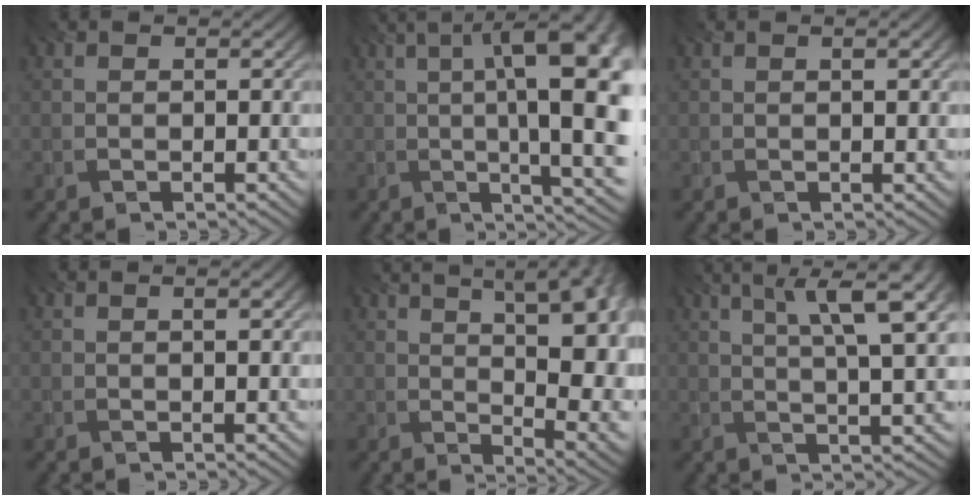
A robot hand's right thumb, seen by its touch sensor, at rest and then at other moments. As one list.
[{"total": 18.5, "force": [1.2, 5.4, 17.6], "torque": [-0.197, 0.022, 0.018]}, {"total": 1.1, "force": [0.4, -0.1, 1.0], "torque": [-0.012, -0.005, 0.010]}, {"total": 1.4, "force": [0.5, 0.0, 1.4], "torque": [-0.018, -0.003, 0.012]}, {"total": 16.8, "force": [4.4, 7.3, 14.4], "torque": [-0.166, 0.044, 0.069]}, {"total": 10.3, "force": [4.1, 2.1, 9.2], "torque": [-0.129, 0.023, 0.059]}]